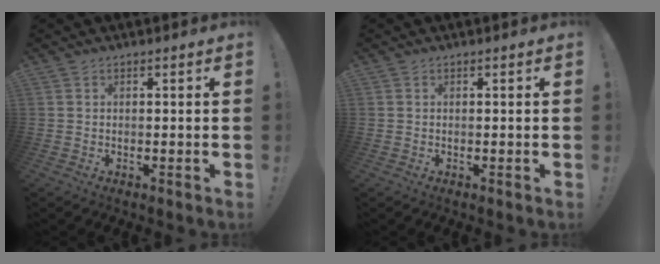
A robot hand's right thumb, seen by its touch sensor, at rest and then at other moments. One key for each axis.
{"total": 0.0}